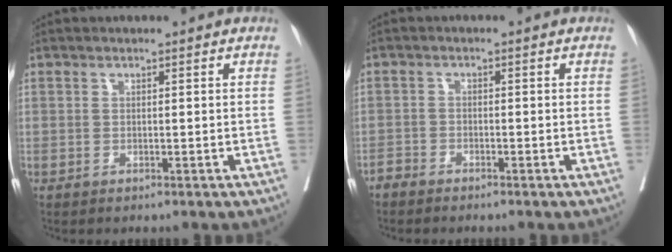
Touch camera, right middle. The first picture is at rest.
{"total": 1.5, "force": [-1.5, 0.2, 0.1], "torque": [0.002, 0.000, -0.031]}